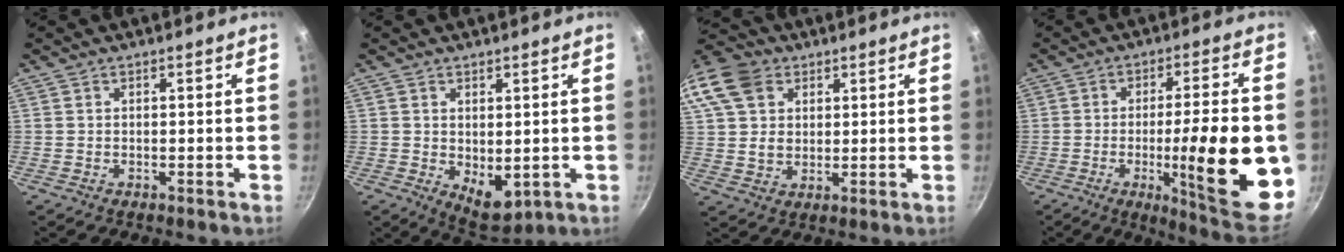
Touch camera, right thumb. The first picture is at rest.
{"total": 6.2, "force": [0.2, 3.8, 4.9], "torque": [-0.056, -0.019, 0.017]}
{"total": 18.7, "force": [7.5, 14.2, 9.5], "torque": [-0.215, 0.022, 0.136]}
{"total": 21.4, "force": [-3.9, 4.6, 20.6], "torque": [-0.271, 0.002, -0.052]}